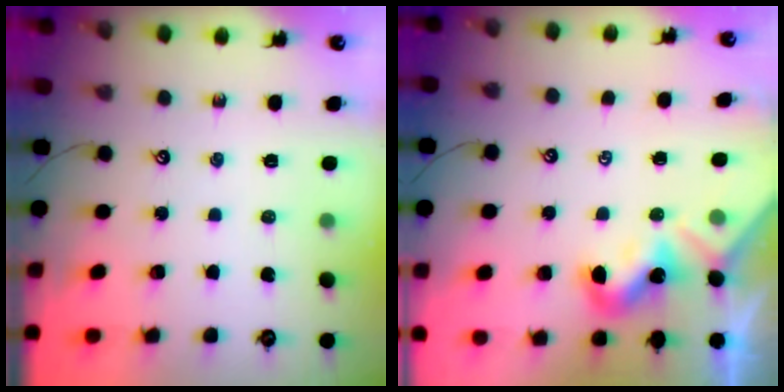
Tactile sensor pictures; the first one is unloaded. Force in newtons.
{"total": 2.1, "press": 2.0, "slide": 0.4}